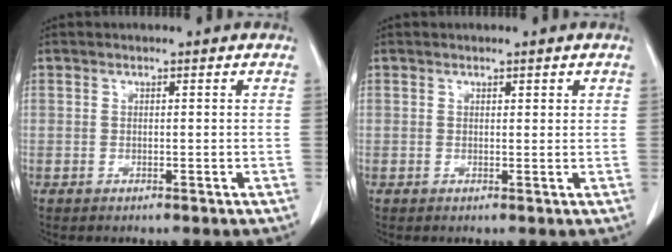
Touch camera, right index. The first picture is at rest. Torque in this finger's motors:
{"motor_torque": [-0.22, 0.04, -0.02, -0.01]}